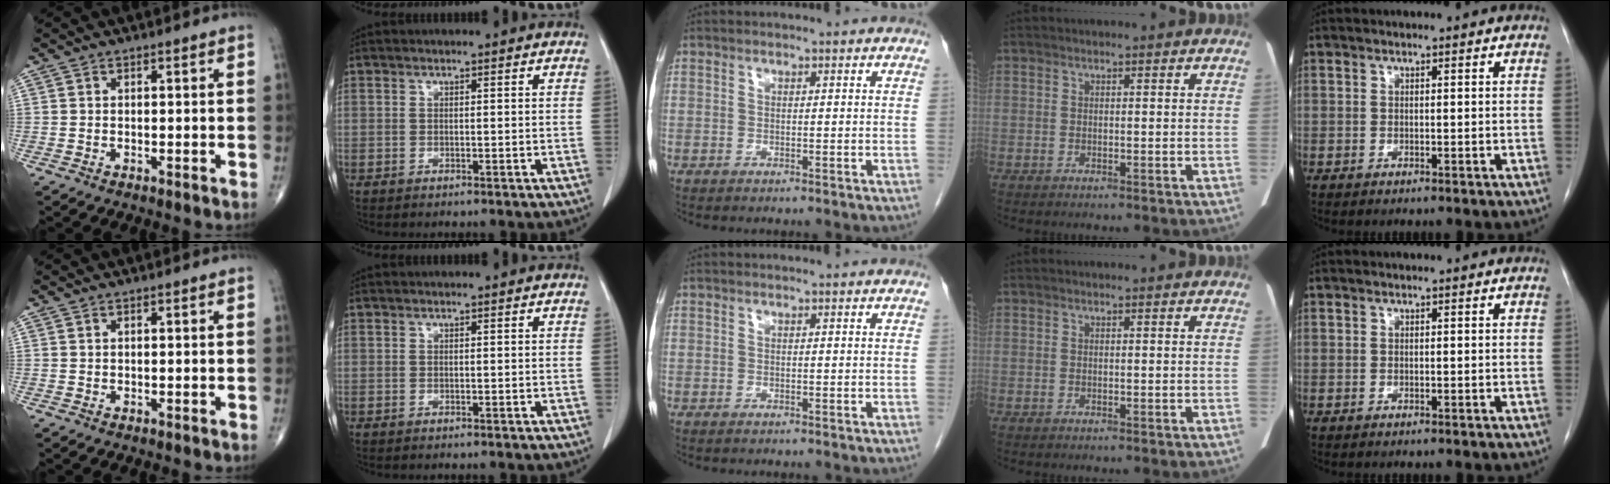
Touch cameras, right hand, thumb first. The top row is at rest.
{}